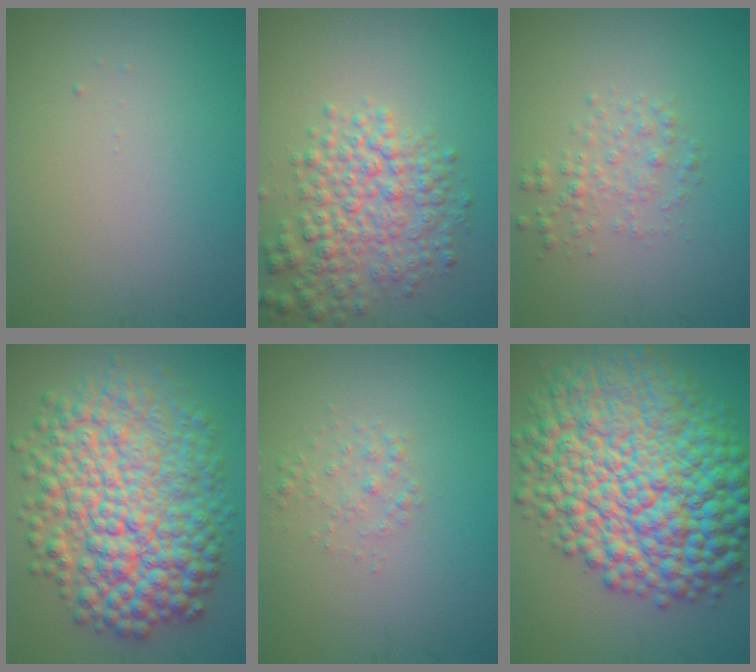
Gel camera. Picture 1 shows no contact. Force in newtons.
{"total": 5.5, "press": 5.5, "slide": 0.2}
{"total": 1.9, "press": 1.9, "slide": 0.0}
{"total": 11.5, "press": 11.5, "slide": 0.1}
{"total": 1.4, "press": 1.4, "slide": 0.0}
{"total": 16.1, "press": 16.1, "slide": 0.1}